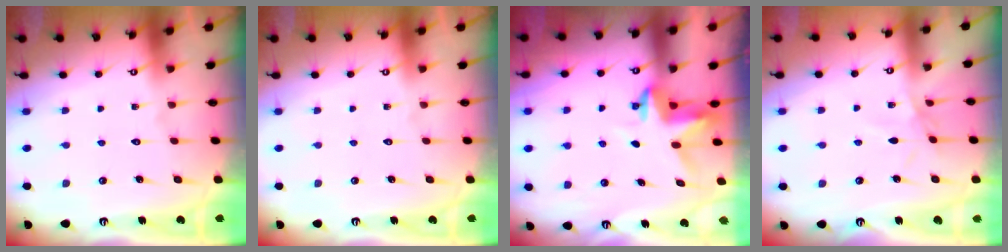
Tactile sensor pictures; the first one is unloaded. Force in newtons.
{"total": 0.0}
{"total": 3.9, "press": 3.8, "slide": 0.3}
{"total": 2.9, "press": 2.9, "slide": 0.5}